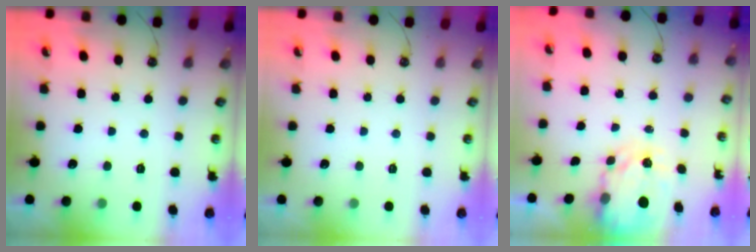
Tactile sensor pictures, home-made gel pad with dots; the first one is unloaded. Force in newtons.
{"total": 0.0}
{"total": 4.0, "press": 4.0, "slide": 0.3}